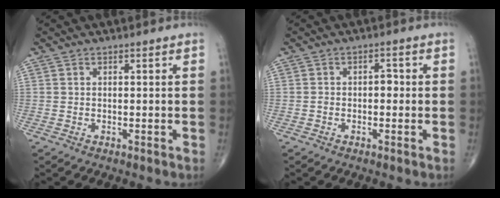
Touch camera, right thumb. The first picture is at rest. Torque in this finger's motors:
{"motor_torque": [0.01, 0.18, 0.53, -0.06, -0.02]}